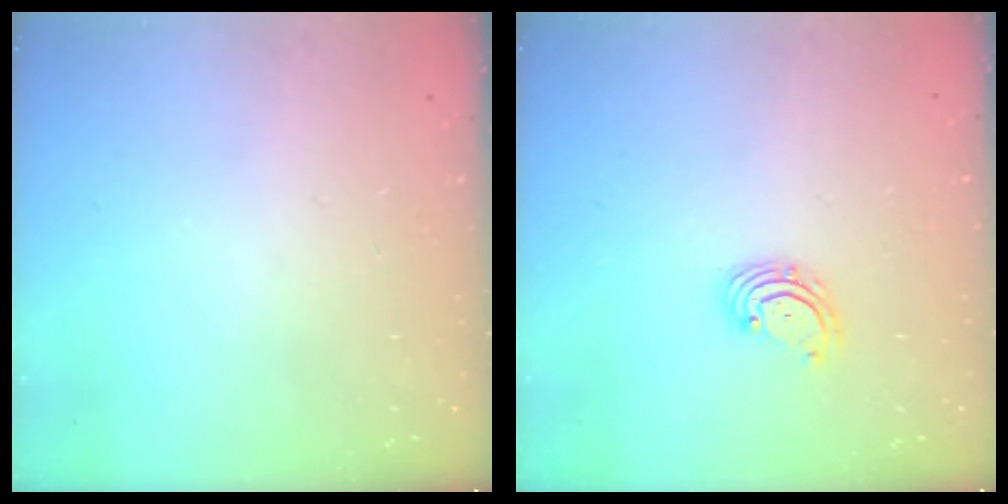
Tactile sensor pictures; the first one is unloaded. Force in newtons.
{"total": 2.7, "press": 2.7, "slide": 0.6}